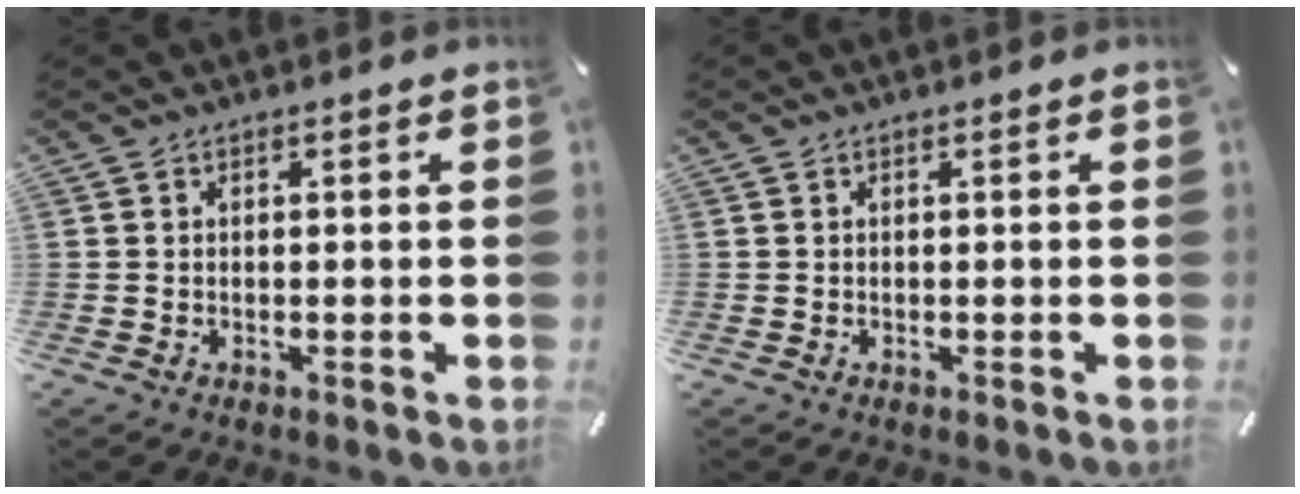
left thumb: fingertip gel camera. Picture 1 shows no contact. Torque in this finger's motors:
{"motor_torque": [0.01, 0.00, -0.03, 0.00, -0.01]}